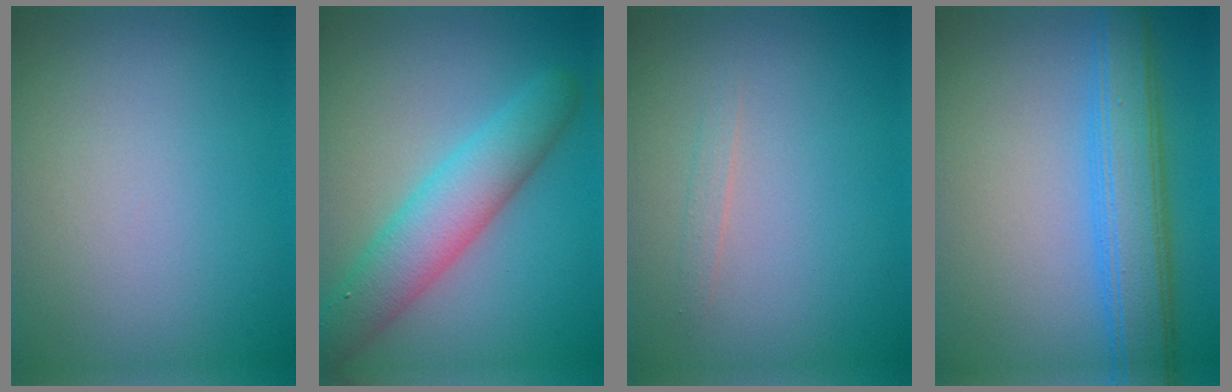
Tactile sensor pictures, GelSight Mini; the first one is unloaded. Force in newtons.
{"total": 5.7, "press": 5.7, "slide": 0.1}
{"total": 0.7, "press": 0.7, "slide": 0.1}
{"total": 5.6, "press": 5.6, "slide": 0.2}